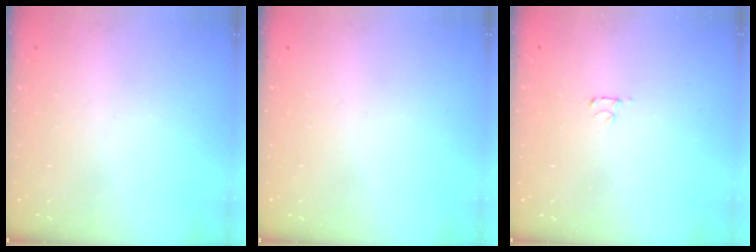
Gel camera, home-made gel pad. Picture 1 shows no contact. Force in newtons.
{"total": 0.0}
{"total": 2.5, "press": 2.4, "slide": 0.3}